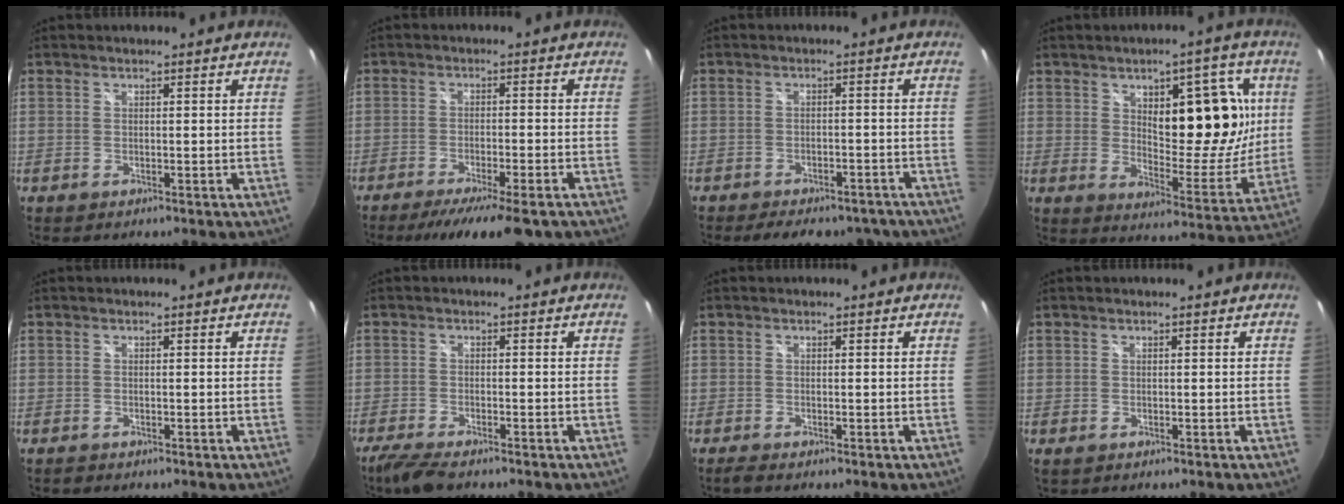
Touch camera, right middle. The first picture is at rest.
{"total": 11.8, "force": [-9.0, 2.1, 7.4], "torque": [-0.142, -0.032, -0.137]}
{"total": 12.6, "force": [-10.2, 4.8, 5.5], "torque": [-0.110, -0.003, -0.122]}
{"total": 16.8, "force": [6.0, 8.2, 13.4], "torque": [-0.162, 0.002, 0.099]}
{"total": 0.5, "force": [-0.5, 0.2, 0.1], "torque": [-0.003, 0.000, -0.009]}
{"total": 5.6, "force": [-4.6, 1.0, 3.1], "torque": [-0.082, -0.018, -0.084]}
{"total": 1.1, "force": [-0.9, -0.1, 0.7], "torque": [-0.014, -0.001, -0.017]}
{"total": 0.0}